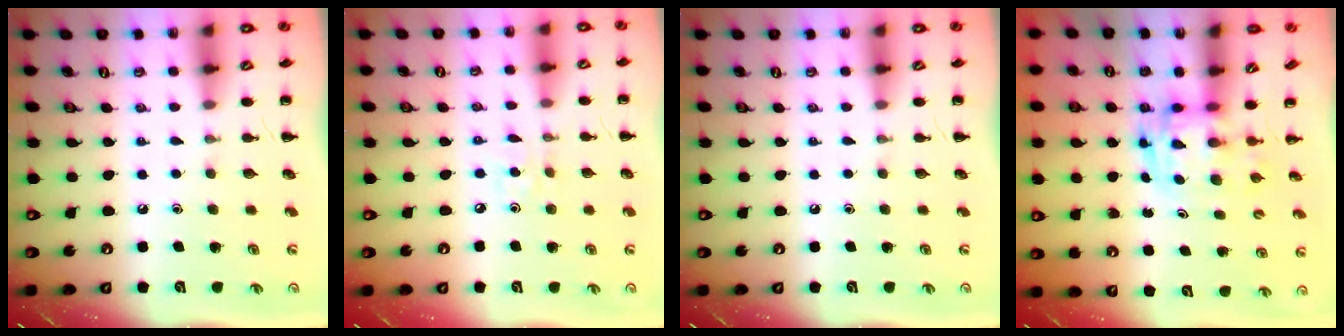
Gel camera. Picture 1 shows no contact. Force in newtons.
{"total": 2.0, "press": 1.9, "slide": 0.6}
{"total": 0.0}
{"total": 2.9, "press": 2.9, "slide": 0.5}